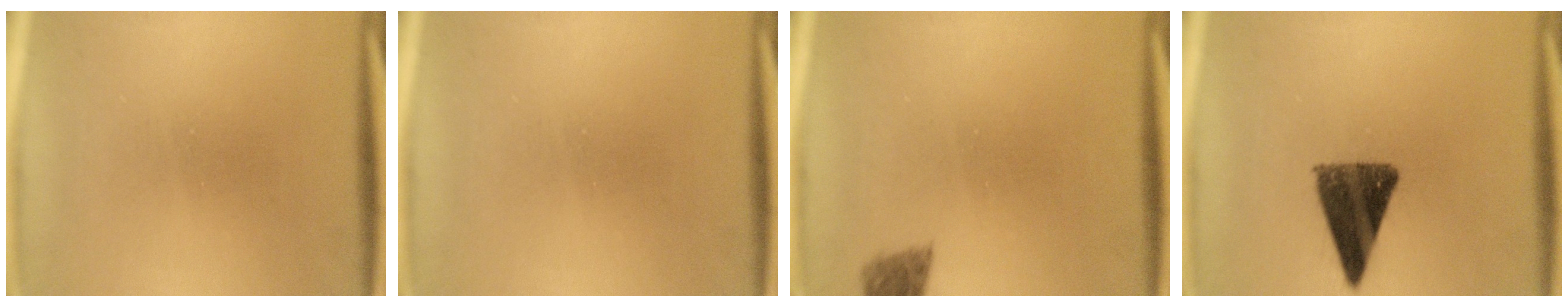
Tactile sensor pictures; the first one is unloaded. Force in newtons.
{"total": 0.0}
{"total": 2.7}
{"total": 10.9}